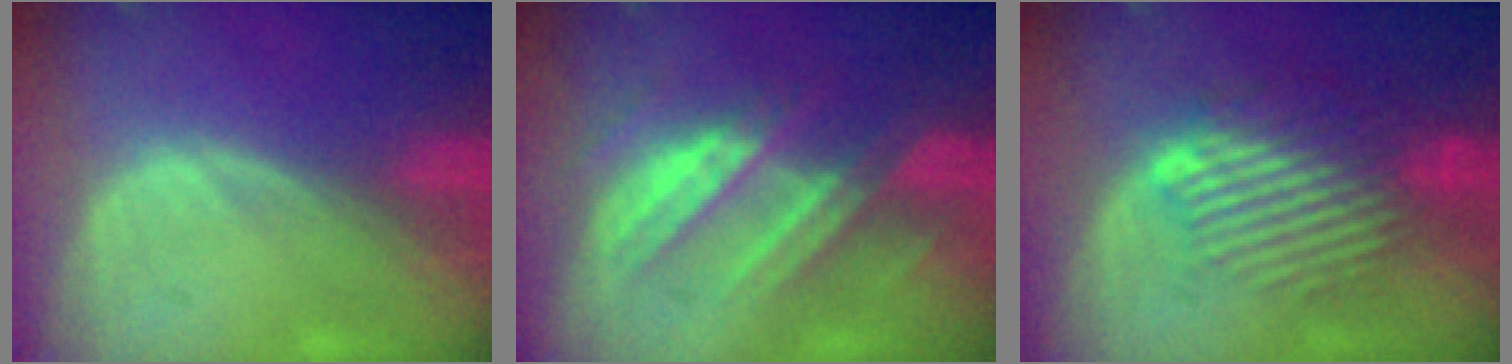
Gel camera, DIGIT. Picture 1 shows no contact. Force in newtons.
{"total": 7.3, "press": 7.3, "slide": 0.6}
{"total": 9.2, "press": 8.3, "slide": 3.9}